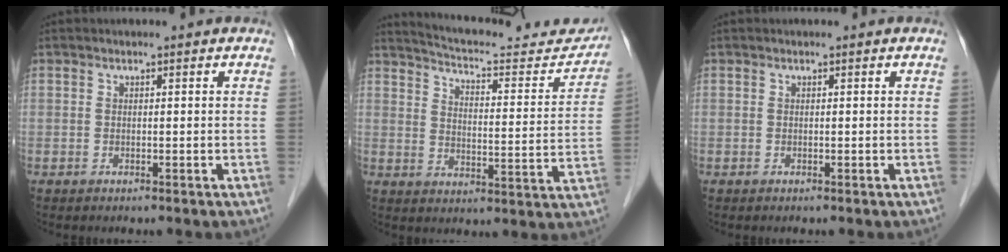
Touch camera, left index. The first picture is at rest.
{"total": 19.3, "force": [18.3, 2.9, 5.2], "torque": [-0.070, -0.038, 0.235]}
{"total": 0.0}